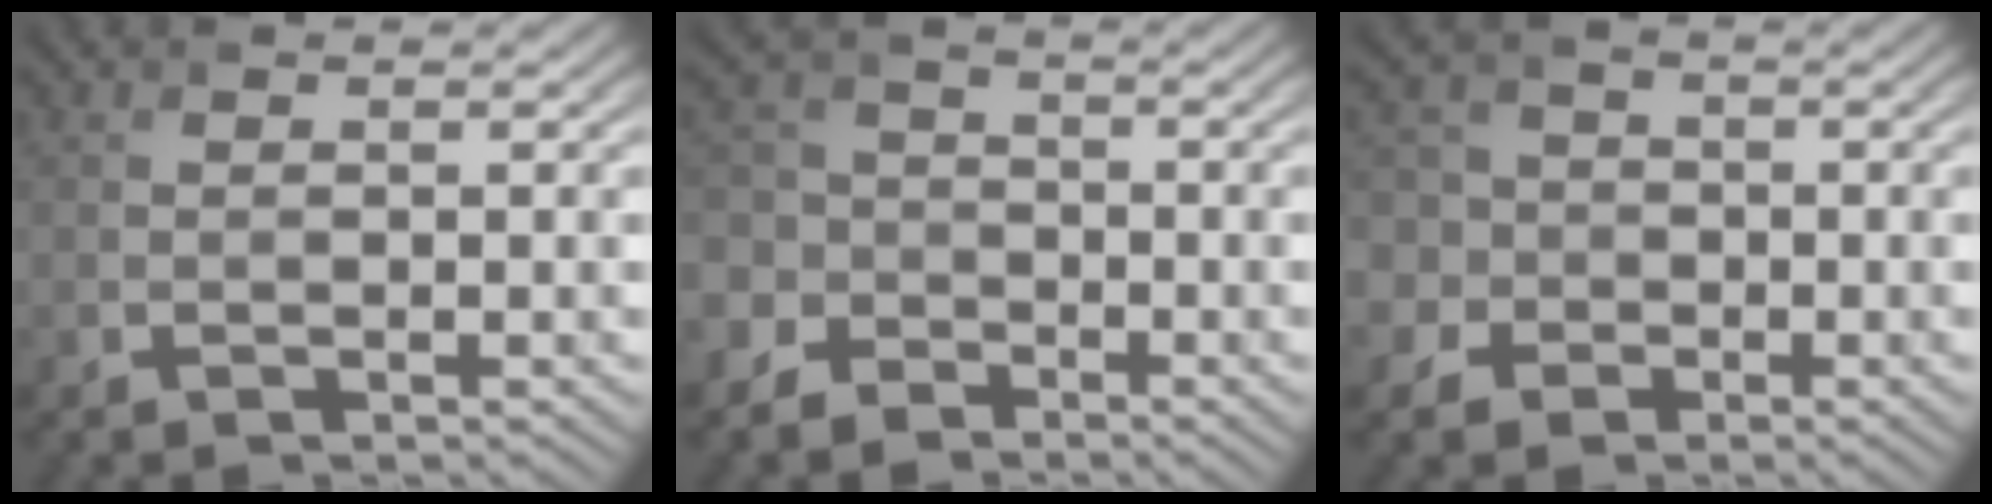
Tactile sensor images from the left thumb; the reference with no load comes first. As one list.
[{"total": 6.4, "force": [-3.8, 4.9, 1.8], "torque": [-0.043, -0.009, -0.096]}, {"total": 6.7, "force": [-1.4, 6.3, 2.0], "torque": [-0.067, 0.010, -0.061]}]